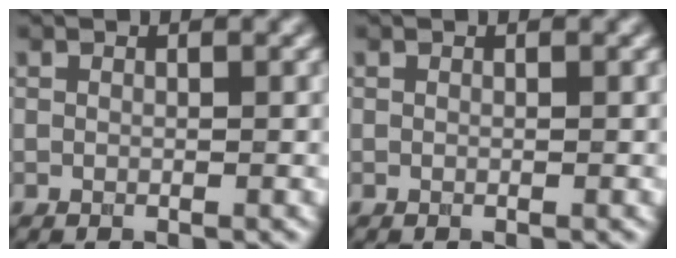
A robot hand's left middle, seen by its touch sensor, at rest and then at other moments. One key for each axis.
{"total": 0.0}